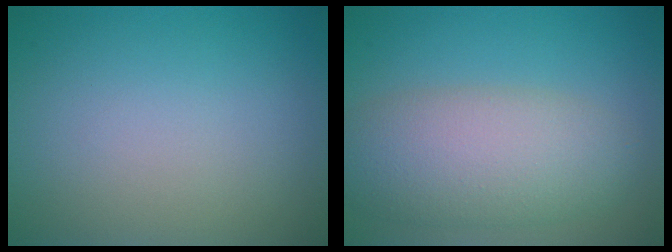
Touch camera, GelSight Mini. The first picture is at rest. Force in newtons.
{"total": 6.6, "press": 6.6, "slide": 0.4}